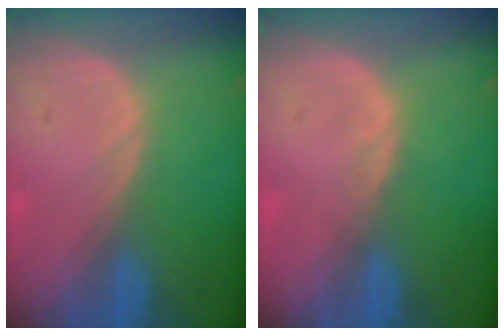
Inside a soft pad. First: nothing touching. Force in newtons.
{"total": 0.7, "press": 0.6, "slide": 0.2}